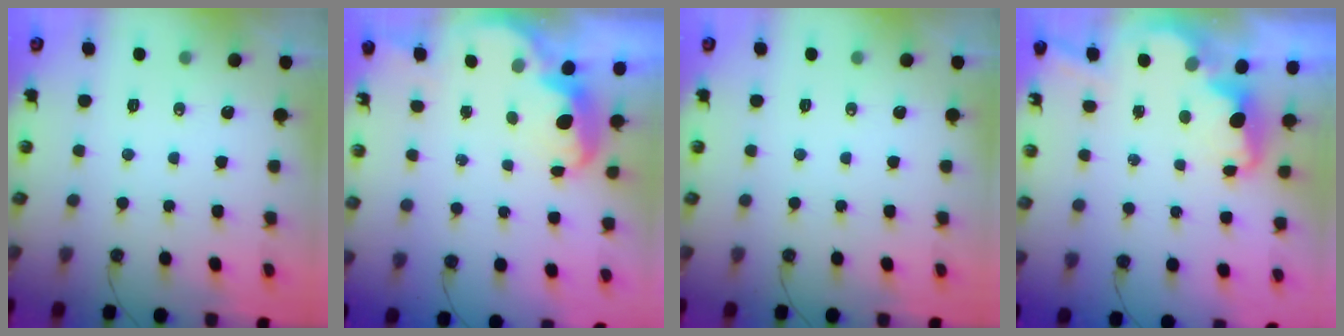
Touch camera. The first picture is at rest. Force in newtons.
{"total": 2.5, "press": 2.5, "slide": 0.6}
{"total": 0.0}
{"total": 3.7, "press": 3.6, "slide": 0.7}